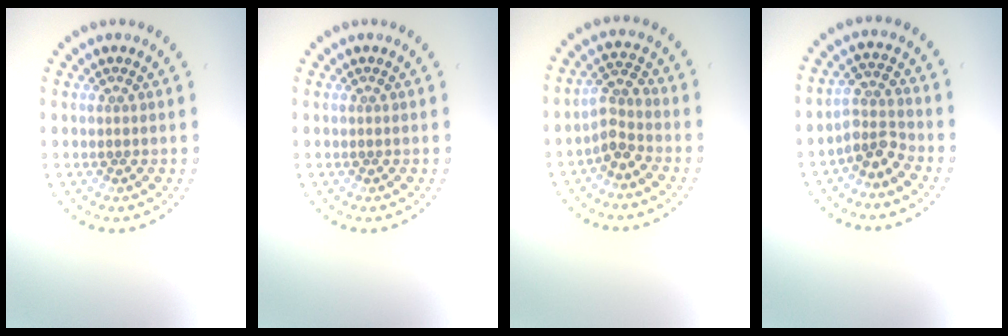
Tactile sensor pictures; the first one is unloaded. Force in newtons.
{"total": 0.0}
{"total": 2.4, "press": 1.9, "slide": 1.5}
{"total": 2.8, "press": 2.0, "slide": 1.9}